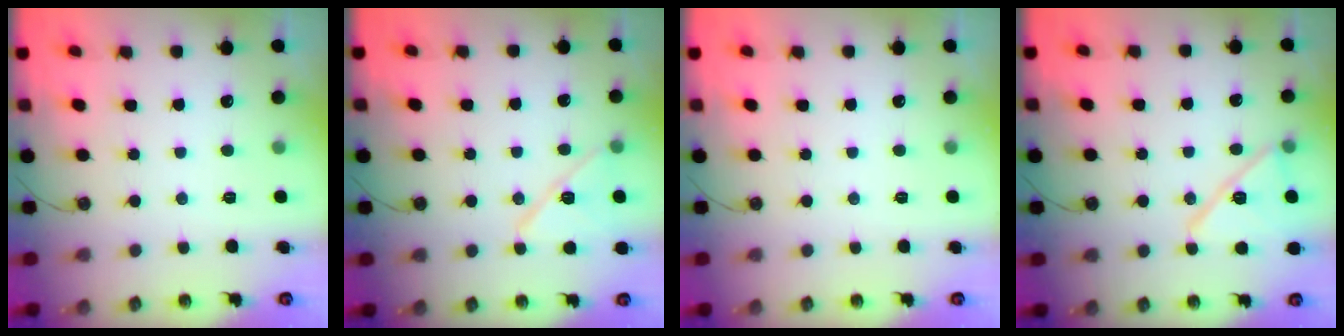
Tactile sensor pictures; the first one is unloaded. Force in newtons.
{"total": 12.1, "press": 12.0, "slide": 0.9}
{"total": 0.0}
{"total": 13.3, "press": 13.3, "slide": 0.5}